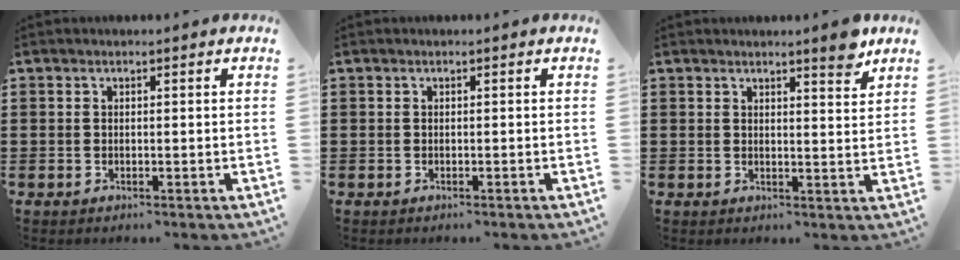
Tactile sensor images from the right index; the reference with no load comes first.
{"total": 0.0}
{"total": 3.7, "force": [3.2, 0.3, 1.8], "torque": [-0.027, -0.009, 0.053]}